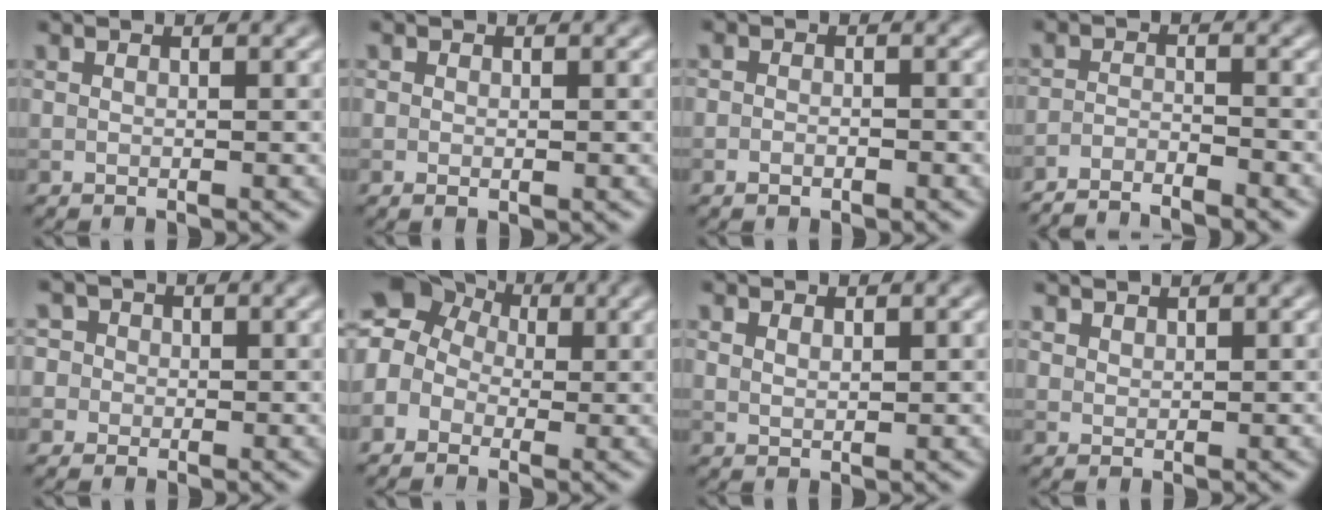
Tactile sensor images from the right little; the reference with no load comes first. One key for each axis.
{"total": 0.6, "fx": 0.0, "fy": 0.4, "fz": 0.4, "tx": -0.004, "ty": -0.002, "tz": 0.000}
{"total": 1.2, "fx": -0.6, "fy": 0.8, "fz": 0.7, "tx": -0.005, "ty": -0.001, "tz": -0.012}
{"total": 4.0, "fx": -3.8, "fy": 0.4, "fz": 1.3, "tx": -0.026, "ty": -0.006, "tz": -0.071}
{"total": 4.3, "fx": 1.2, "fy": 3.9, "fz": 1.2, "tx": -0.005, "ty": 0.038, "tz": -0.007}
{"total": 7.4, "fx": 1.2, "fy": 6.3, "fz": 3.7, "tx": -0.067, "ty": 0.032, "tz": -0.029}
{"total": 1.0, "fx": 0.7, "fy": 0.4, "fz": 0.5, "tx": -0.013, "ty": -0.002, "tz": 0.016}
{"total": 1.6, "fx": 1.6, "fy": 0.4, "fz": 0.2, "tx": -0.007, "ty": -0.003, "tz": 0.037}